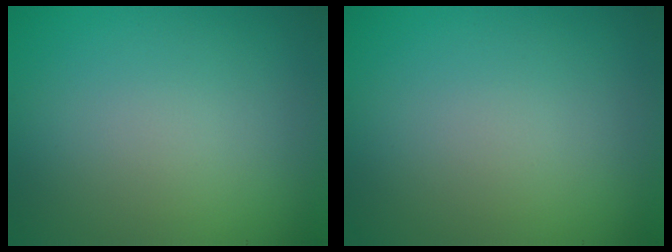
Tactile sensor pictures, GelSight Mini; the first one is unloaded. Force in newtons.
{"total": 0.0}